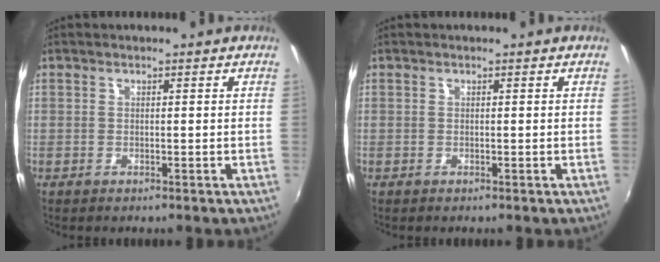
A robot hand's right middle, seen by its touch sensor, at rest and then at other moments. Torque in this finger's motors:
{"motor_torque": [0.00, 0.00, -0.01, 0.00]}